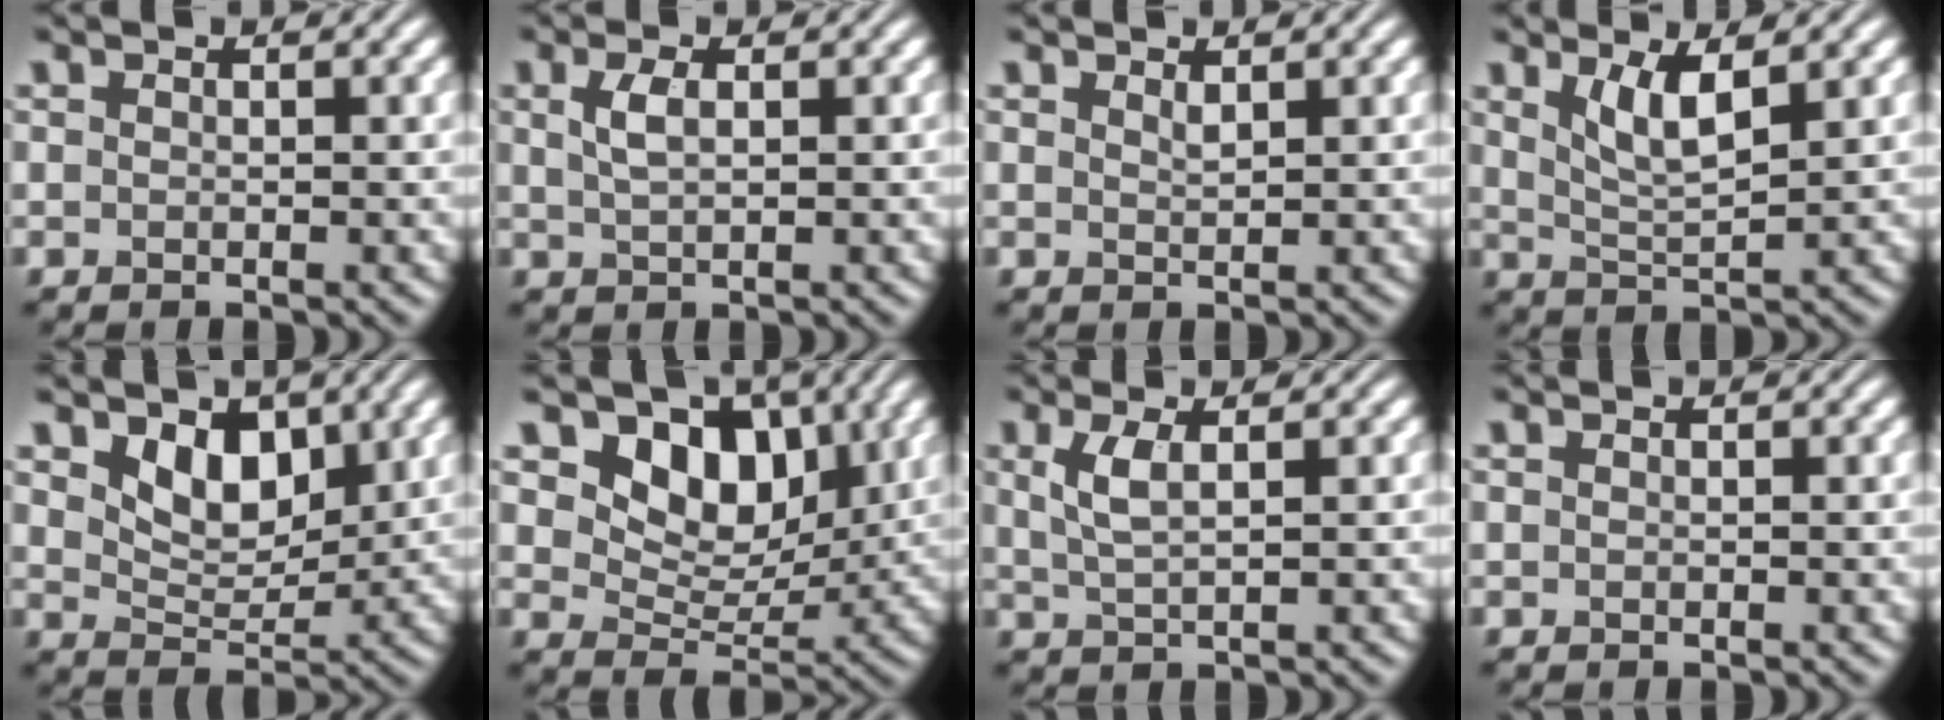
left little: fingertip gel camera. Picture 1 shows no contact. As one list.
[{"total": 1.9, "force": [0.6, 0.8, 1.7], "torque": [-0.039, 0.003, 0.013]}, {"total": 0.8, "force": [0.6, 0.1, 0.4], "torque": [-0.009, -0.001, 0.013]}, {"total": 3.4, "force": [1.7, 0.8, 2.8], "torque": [-0.057, -0.008, 0.037]}, {"total": 4.2, "force": [2.0, 2.7, 2.6], "torque": [-0.054, -0.011, 0.032]}, {"total": 7.1, "force": [3.0, 4.9, 4.2], "torque": [-0.067, -0.013, 0.038]}, {"total": 2.6, "force": [0.8, 0.8, 2.3], "torque": [-0.051, 0.001, 0.019]}, {"total": 0.0}]